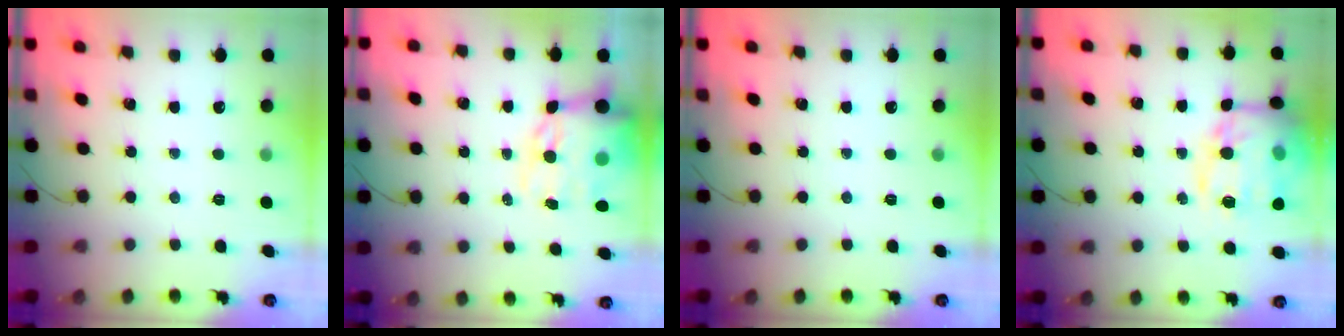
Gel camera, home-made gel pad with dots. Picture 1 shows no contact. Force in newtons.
{"total": 17.6, "press": 17.1, "slide": 4.4}
{"total": 0.0}
{"total": 20.7, "press": 20.6, "slide": 2.2}